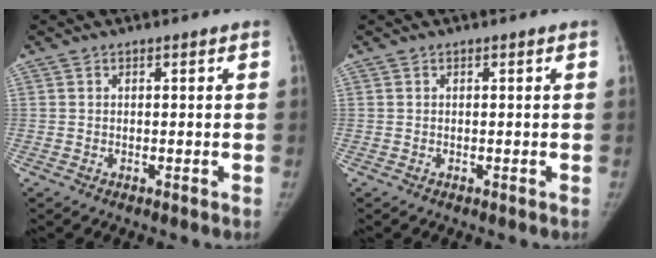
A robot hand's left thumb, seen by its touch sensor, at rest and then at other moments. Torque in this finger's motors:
{"motor_torque": [0.00, 0.00, 0.35, -0.18, 0.01]}